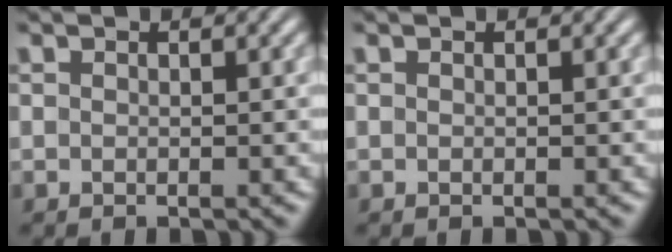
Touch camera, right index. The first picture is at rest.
{"total": 0.0}